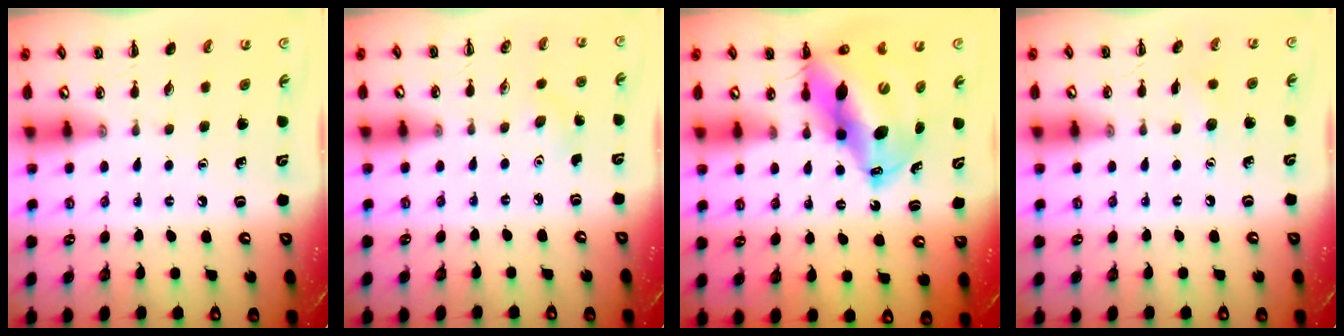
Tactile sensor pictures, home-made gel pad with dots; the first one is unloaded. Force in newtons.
{"total": 2.9, "press": 2.8, "slide": 0.8}
{"total": 16.4, "press": 15.7, "slide": 4.8}
{"total": 4.7, "press": 4.5, "slide": 1.3}